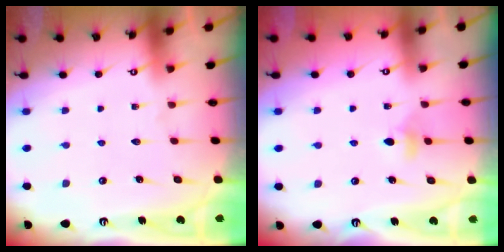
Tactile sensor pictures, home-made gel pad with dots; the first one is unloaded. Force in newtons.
{"total": 5.1, "press": 5.0, "slide": 0.9}